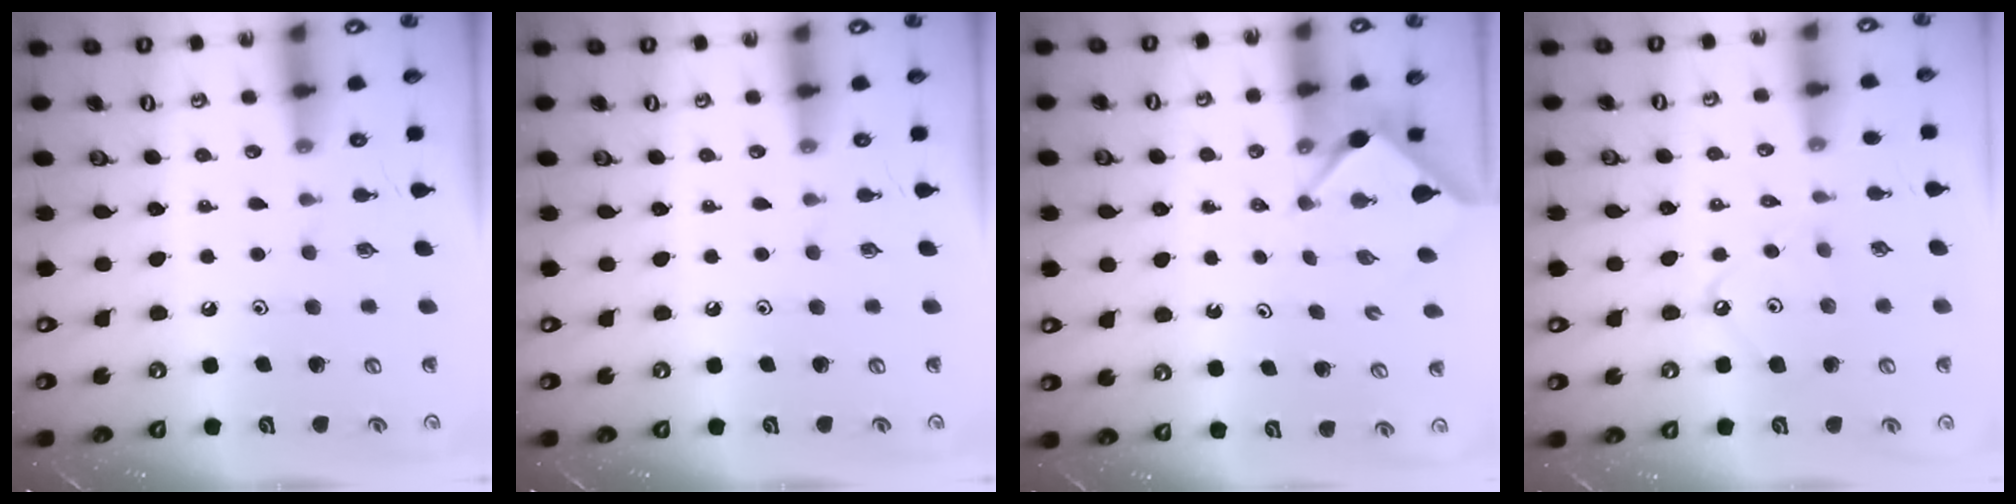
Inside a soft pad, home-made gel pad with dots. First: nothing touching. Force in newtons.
{"total": 0.0}
{"total": 3.0, "press": 3.0, "slide": 0.3}
{"total": 5.5, "press": 5.5, "slide": 0.6}